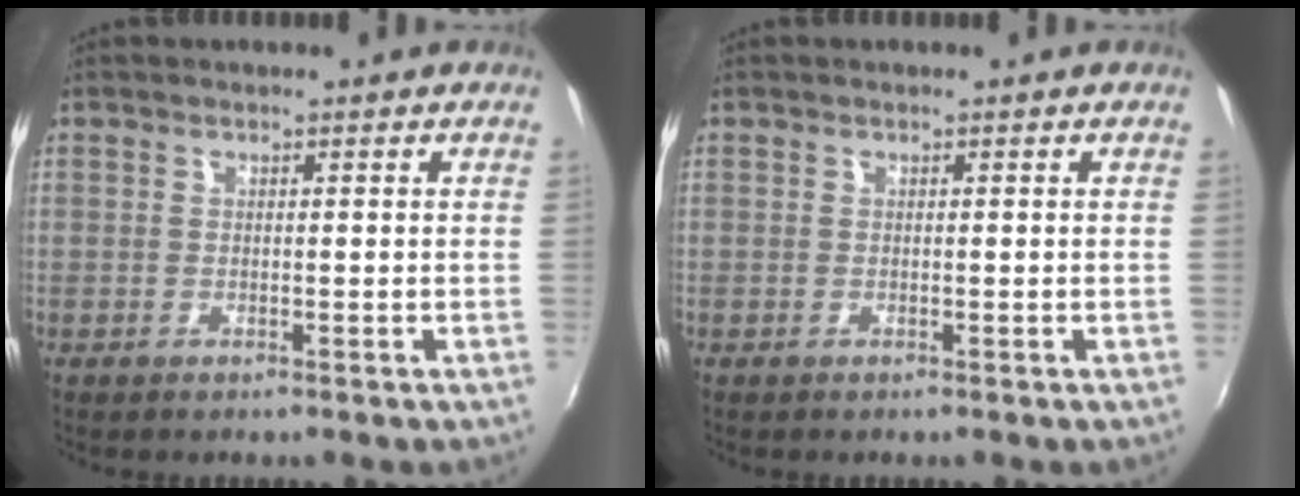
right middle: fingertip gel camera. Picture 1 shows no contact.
{"total": 0.0}